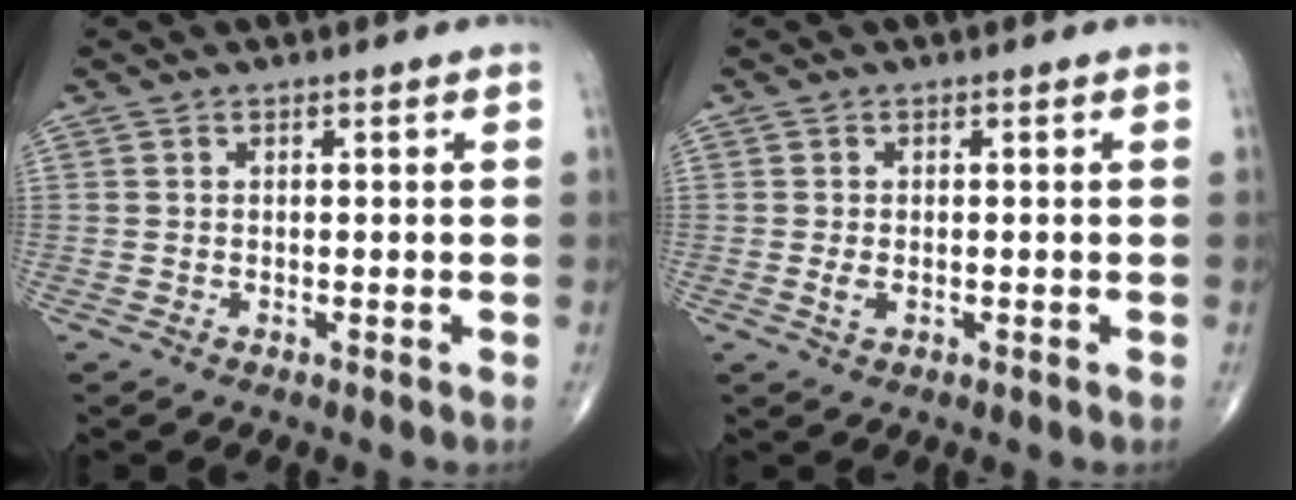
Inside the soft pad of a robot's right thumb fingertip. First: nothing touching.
{"total": 1.6, "force": [-0.3, 0.9, 1.3], "torque": [-0.028, -0.002, -0.005]}